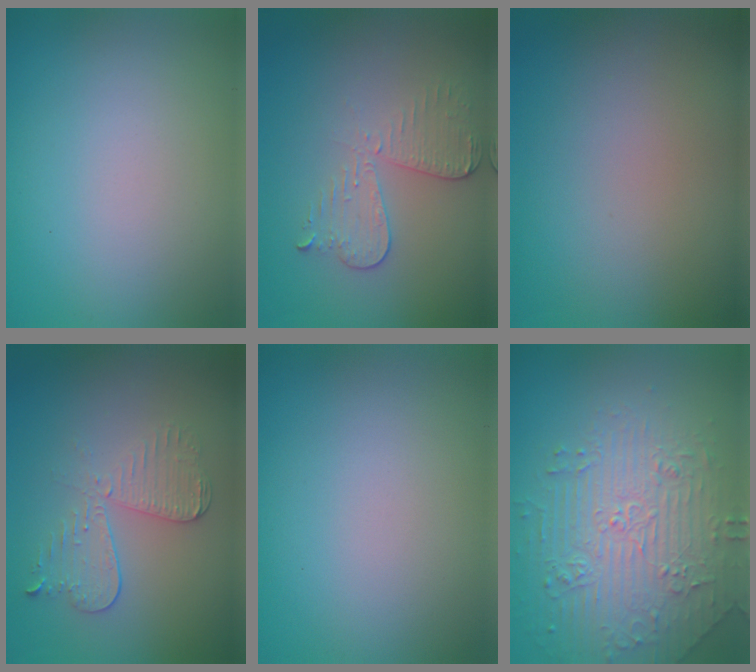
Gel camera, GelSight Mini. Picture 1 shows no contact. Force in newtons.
{"total": 3.1, "press": 2.8, "slide": 1.4}
{"total": 0.0}
{"total": 3.5, "press": 3.1, "slide": 1.7}
{"total": 0.0}
{"total": 4.6, "press": 4.5, "slide": 0.5}